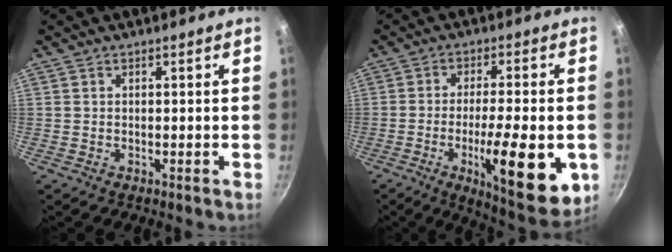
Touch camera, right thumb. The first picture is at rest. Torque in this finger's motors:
{"motor_torque": [0.02, 0.75, 1.78, -0.50, 0.13]}